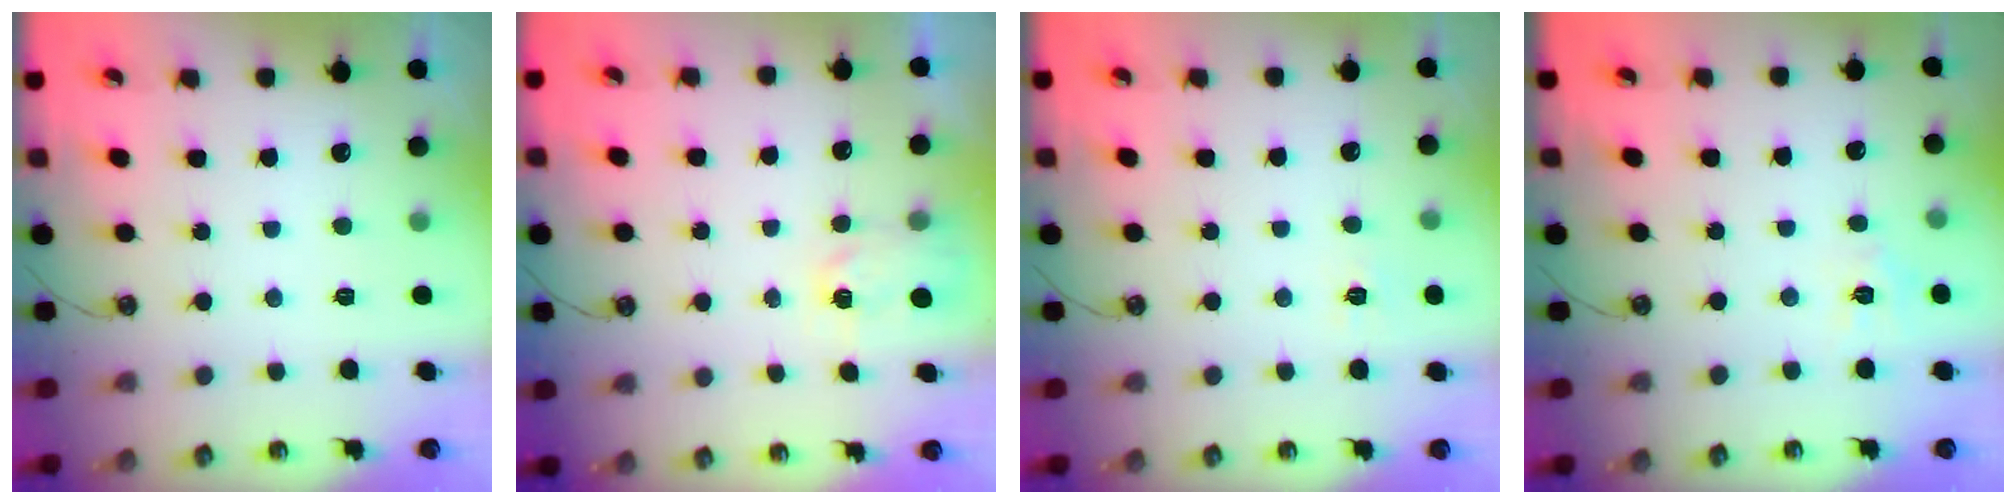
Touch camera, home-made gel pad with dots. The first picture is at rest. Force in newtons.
{"total": 2.5, "press": 2.4, "slide": 0.4}
{"total": 4.8, "press": 4.8, "slide": 0.6}
{"total": 6.3, "press": 6.3, "slide": 0.8}